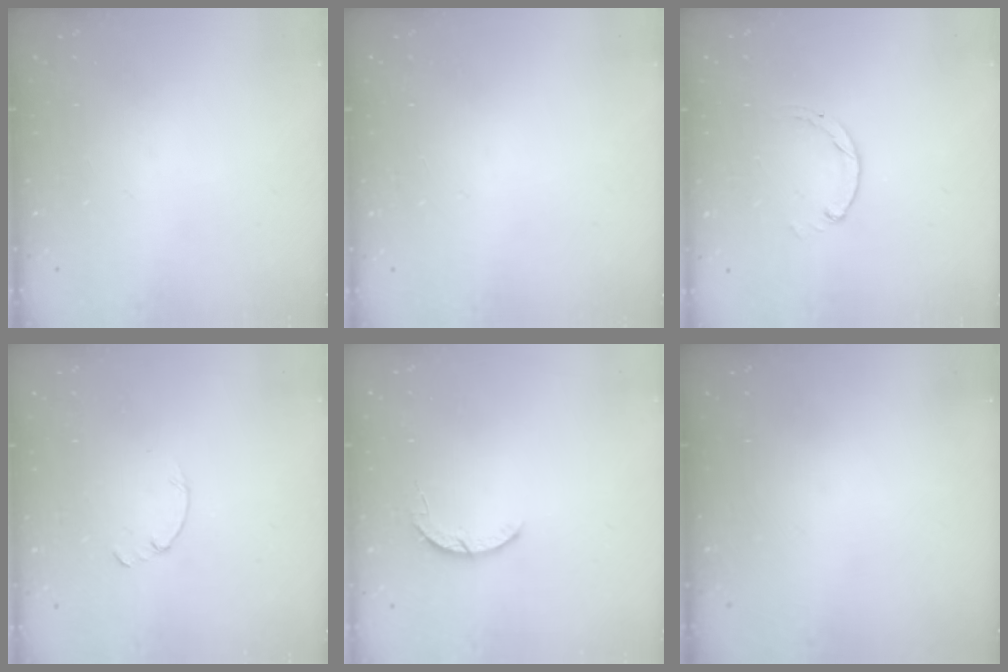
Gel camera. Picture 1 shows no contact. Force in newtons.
{"total": 2.5, "press": 2.5, "slide": 0.2}
{"total": 0.7, "press": 0.7, "slide": 0.2}
{"total": 0.0}
{"total": 3.3, "press": 3.3, "slide": 0.5}
{"total": 0.0}